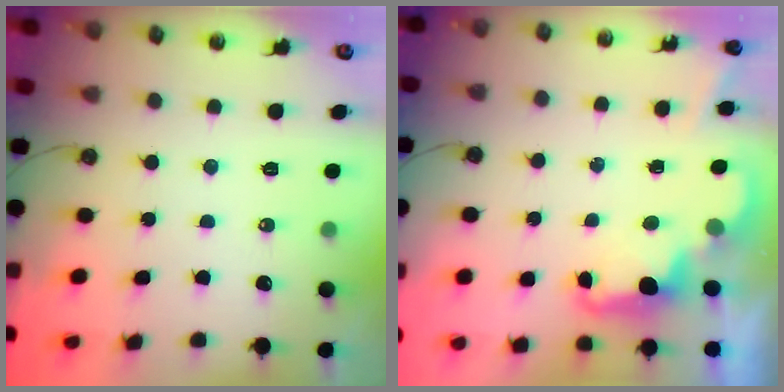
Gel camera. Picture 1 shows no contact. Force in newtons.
{"total": 2.4, "press": 2.3, "slide": 0.5}